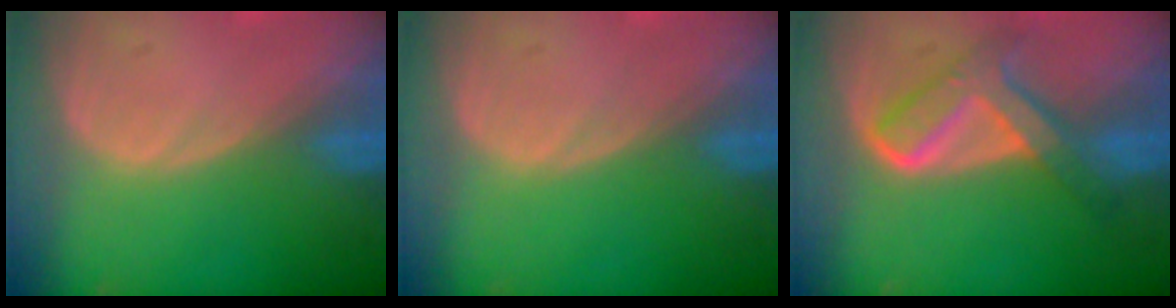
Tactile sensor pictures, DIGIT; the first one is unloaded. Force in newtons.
{"total": 0.0}
{"total": 6.9, "press": 6.9, "slide": 0.4}